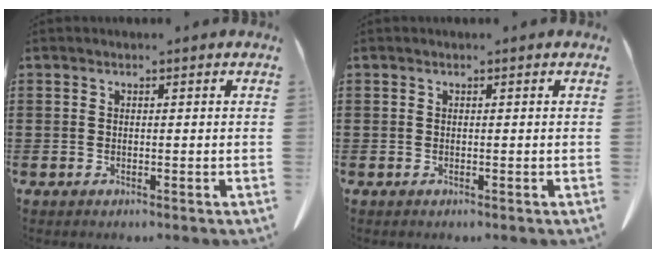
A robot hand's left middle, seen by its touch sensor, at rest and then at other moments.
{"total": 0.0}